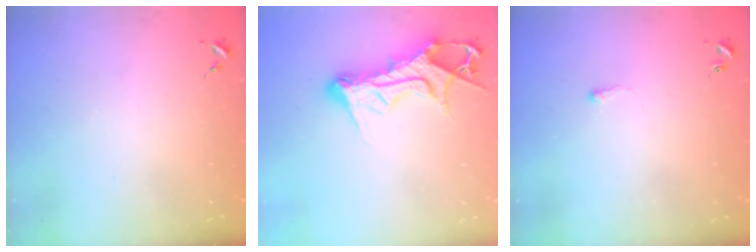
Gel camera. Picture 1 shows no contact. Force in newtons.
{"total": 13.7, "press": 13.7, "slide": 1.4}
{"total": 1.5, "press": 1.5, "slide": 0.4}